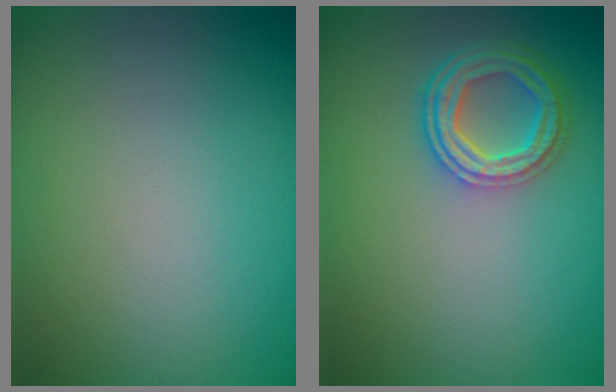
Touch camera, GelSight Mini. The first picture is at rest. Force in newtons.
{"total": 4.3, "press": 3.3, "slide": 2.8}